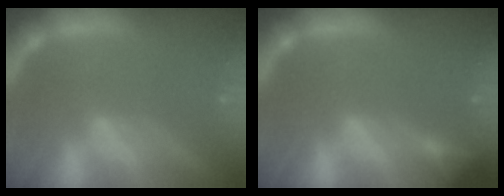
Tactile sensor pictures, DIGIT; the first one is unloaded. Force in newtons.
{"total": 1.9}